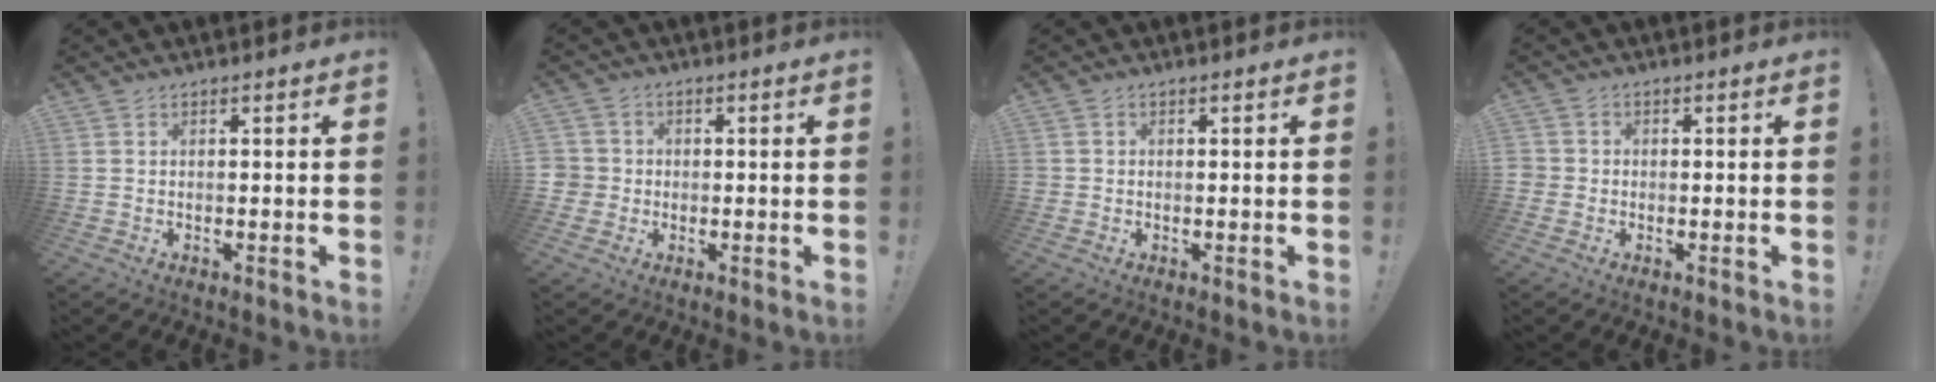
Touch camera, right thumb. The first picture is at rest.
{"total": 3.8, "force": [-0.5, 3.6, 0.9], "torque": [-0.016, 0.005, -0.010]}
{"total": 1.1, "force": [-0.1, 1.0, 0.3], "torque": [-0.008, 0.005, -0.001]}
{"total": 2.0, "force": [-0.8, 1.7, 0.7], "torque": [-0.014, 0.008, -0.013]}